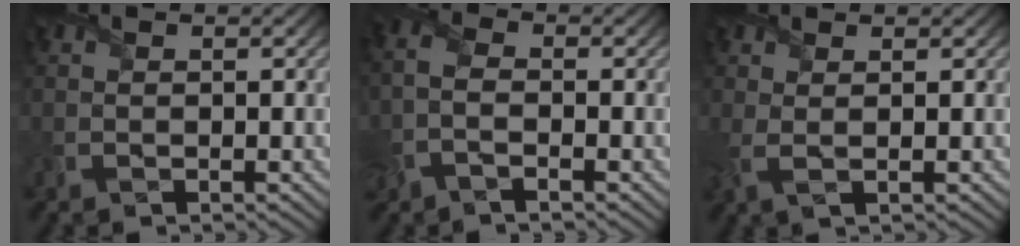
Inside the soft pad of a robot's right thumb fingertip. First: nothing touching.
{"total": 4.2, "force": [-1.5, 2.2, 3.3], "torque": [-0.091, 0.001, -0.042]}
{"total": 2.0, "force": [0.9, 0.5, 1.7], "torque": [-0.047, 0.000, 0.016]}